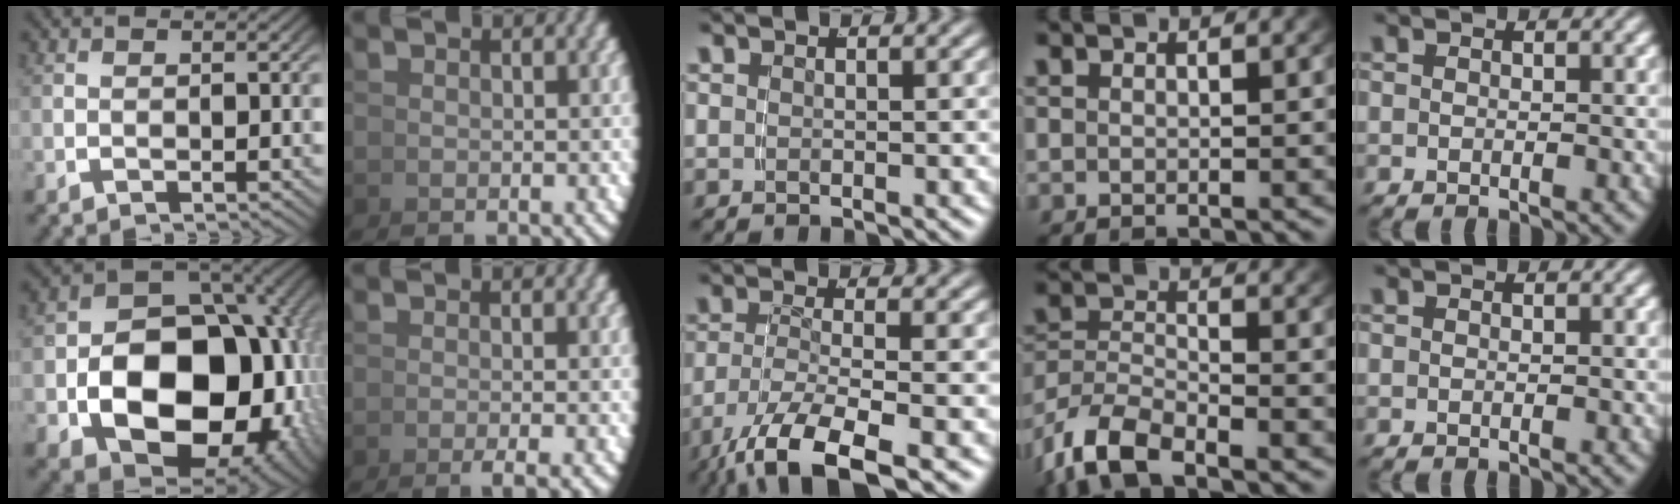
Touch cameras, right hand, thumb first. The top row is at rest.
{"thumb": {"total": 21.4, "force": [-3.4, 14.6, 15.2], "torque": [-0.284, -0.072, -0.025]}, "index": {"total": 2.4, "force": [-1.9, 0.0, 1.5], "torque": [-0.014, 0.009, -0.034]}, "middle": {"total": 7.7, "force": [-4.6, 2.6, 5.6], "torque": [-0.105, -0.040, -0.049]}, "ring": {"total": 6.7, "force": [-3.9, 4.3, 3.3], "torque": [-0.096, -0.029, -0.062]}}